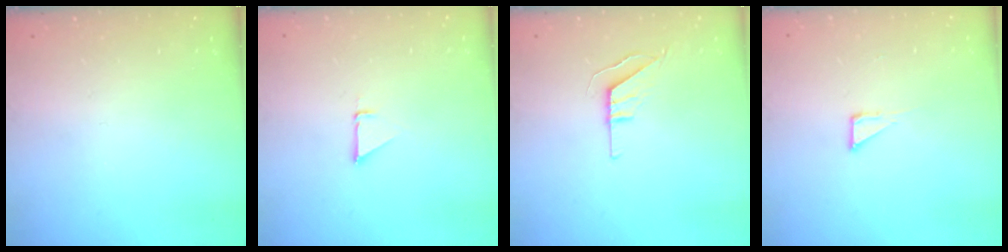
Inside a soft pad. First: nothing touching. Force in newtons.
{"total": 1.5, "press": 1.5, "slide": 0.0}
{"total": 5.5, "press": 5.5, "slide": 0.4}
{"total": 2.7, "press": 2.7, "slide": 0.2}